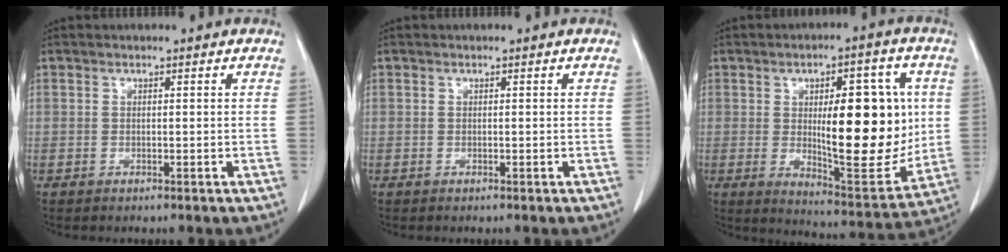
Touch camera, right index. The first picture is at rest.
{"total": 0.0}
{"total": 17.7, "force": [1.1, 5.7, 16.7], "torque": [-0.228, -0.004, 0.027]}